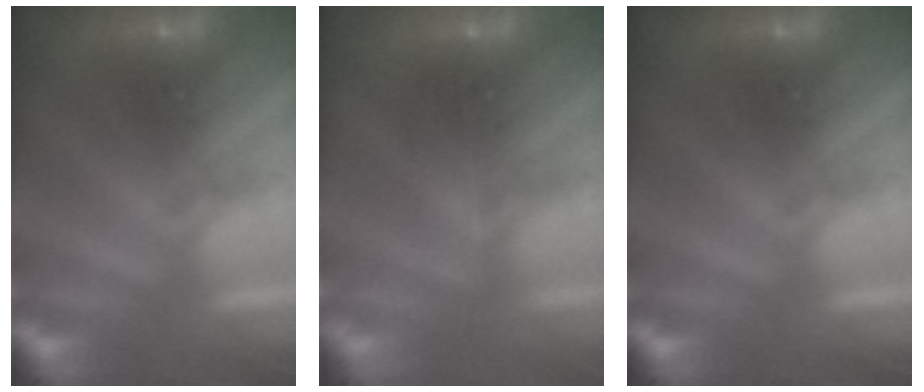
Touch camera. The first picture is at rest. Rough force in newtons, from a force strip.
{"total": 2.4}
{"total": 0.0}